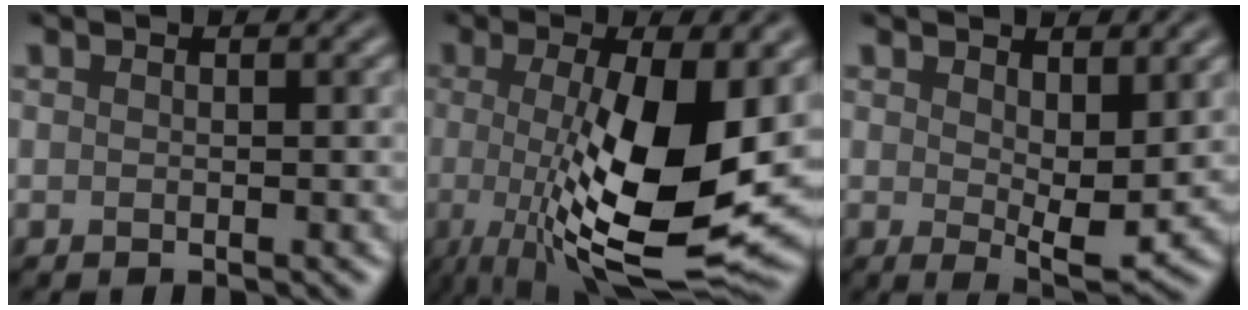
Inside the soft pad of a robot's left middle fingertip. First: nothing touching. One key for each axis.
{"total": 11.9, "fx": -0.7, "fy": 3.4, "fz": 11.4, "tx": -0.184, "ty": -0.024, "tz": -0.008}
{"total": 4.4, "fx": 1.3, "fy": 1.6, "fz": 3.8, "tx": -0.069, "ty": -0.014, "tz": 0.027}